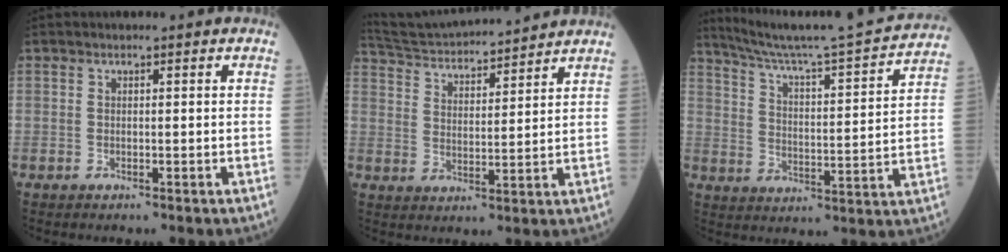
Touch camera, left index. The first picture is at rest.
{"total": 15.6, "force": [14.8, 1.0, 4.8], "torque": [-0.096, 0.026, 0.239]}
{"total": 19.7, "force": [18.6, -1.0, 6.6], "torque": [-0.120, -0.041, 0.259]}